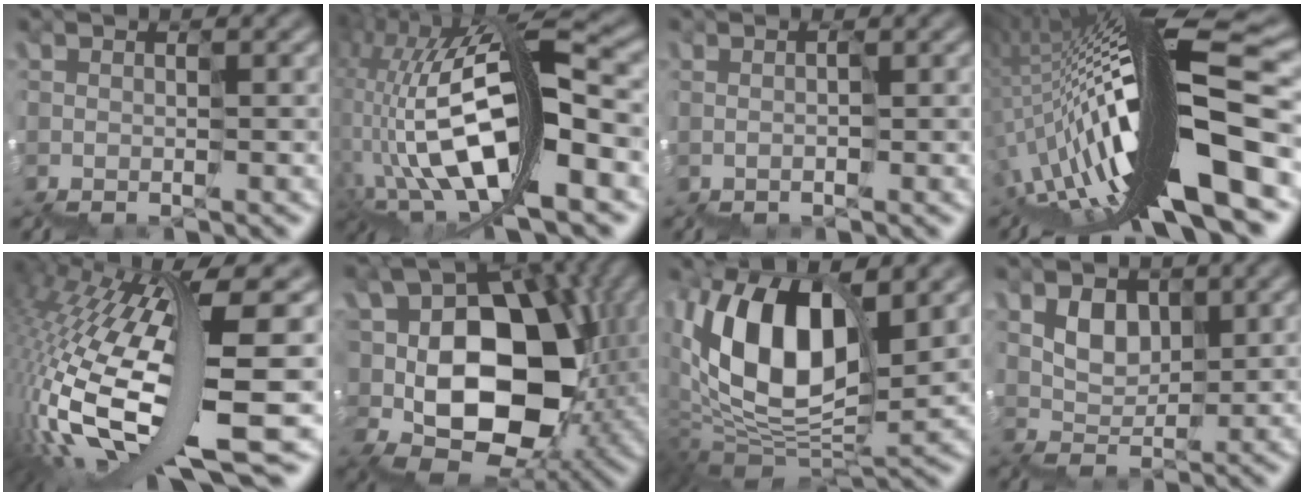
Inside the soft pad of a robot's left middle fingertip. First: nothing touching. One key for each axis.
{"total": 13.1, "fx": -2.9, "fy": 5.1, "fz": 11.7, "tx": -0.258, "ty": 0.027, "tz": -0.046}
{"total": 0.0}
{"total": 14.4, "fx": -3.2, "fy": 3.1, "fz": 13.7, "tx": -0.259, "ty": 0.052, "tz": -0.064}
{"total": 15.4, "fx": -2.1, "fy": 3.4, "fz": 14.9, "tx": -0.319, "ty": -0.015, "tz": -0.015}
{"total": 11.0, "fx": -0.1, "fy": 8.8, "fz": 6.6, "tx": -0.089, "ty": 0.016, "tz": -0.007}
{"total": 10.1, "fx": 4.2, "fy": 5.1, "fz": 7.7, "tx": -0.149, "ty": 0.019, "tz": 0.077}
{"total": 2.3, "fx": 1.7, "fy": 1.1, "fz": -1.1, "tx": 0.006, "ty": 0.015, "tz": 0.035}